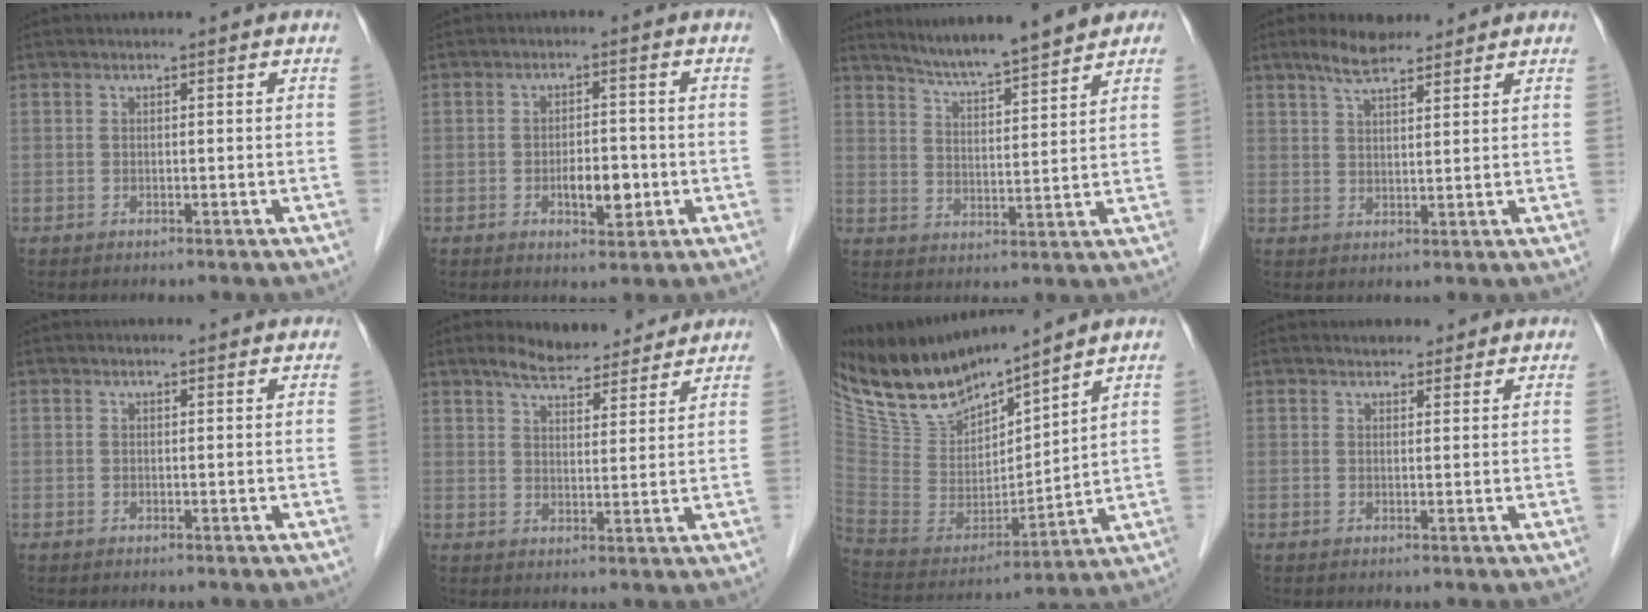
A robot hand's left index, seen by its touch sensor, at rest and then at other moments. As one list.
[{"total": 4.4, "force": [-1.2, 1.9, 3.8], "torque": [-0.061, 0.001, -0.015]}, {"total": 10.3, "force": [9.1, 0.6, 4.7], "torque": [-0.073, 0.016, 0.141]}, {"total": 5.6, "force": [4.5, 1.4, 3.0], "torque": [-0.066, 0.016, 0.083]}, {"total": 2.4, "force": [2.3, 0.5, 0.5], "torque": [-0.012, 0.016, 0.023]}, {"total": 9.0, "force": [8.1, 2.2, 3.3], "torque": [-0.054, 0.018, 0.126]}, {"total": 13.9, "force": [12.8, 2.6, 5.0], "torque": [-0.112, -0.004, 0.260]}, {"total": 3.0, "force": [2.7, 1.2, 0.7], "torque": [-0.006, 0.014, 0.038]}]